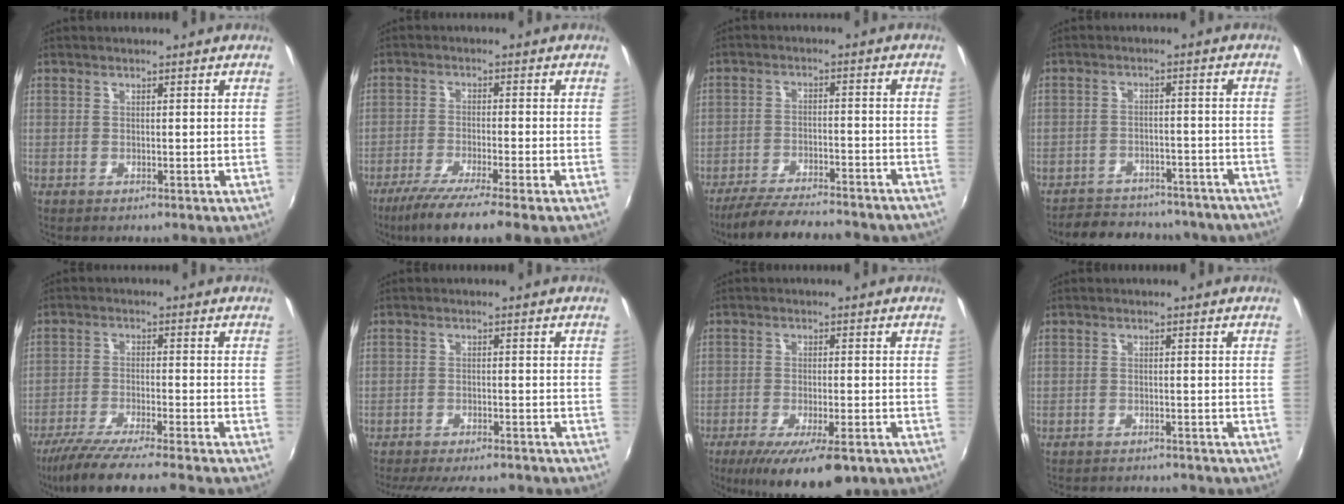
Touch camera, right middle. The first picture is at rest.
{"total": 9.4, "force": [-7.1, -0.5, 6.1], "torque": [-0.130, -0.030, -0.120]}
{"total": 20.9, "force": [-18.4, 4.7, 8.7], "torque": [-0.168, -0.017, -0.245]}
{"total": 21.4, "force": [-18.6, 7.8, 7.2], "torque": [-0.150, 0.023, -0.220]}
{"total": 11.5, "force": [-10.1, -1.1, 5.4], "torque": [-0.116, -0.033, -0.172]}
{"total": 14.2, "force": [-12.4, 3.4, 6.1], "torque": [-0.130, -0.020, -0.177]}
{"total": 13.0, "force": [-8.6, 3.6, 9.1], "torque": [-0.173, -0.036, -0.136]}
{"total": 7.8, "force": [-7.2, 1.7, 2.3], "torque": [-0.061, -0.014, -0.104]}